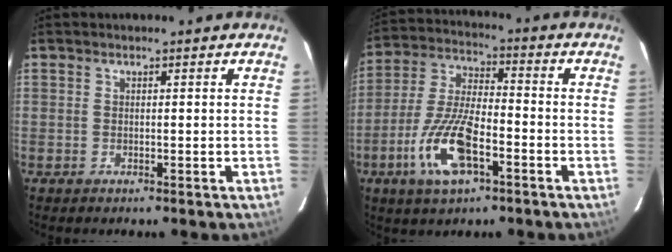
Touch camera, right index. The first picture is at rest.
{"total": 13.9, "force": [-6.2, 4.4, 11.7], "torque": [-0.254, -0.010, -0.121]}